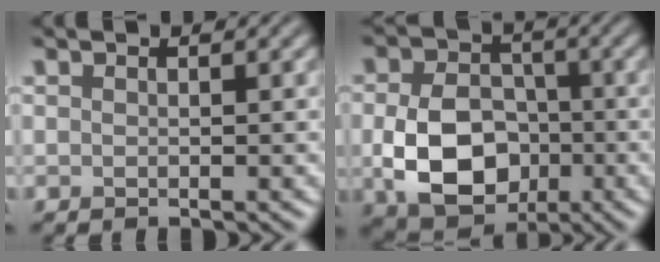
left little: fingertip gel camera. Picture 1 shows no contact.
{"total": 8.8, "force": [-1.8, 6.5, 5.7], "torque": [-0.116, -0.015, -0.033]}